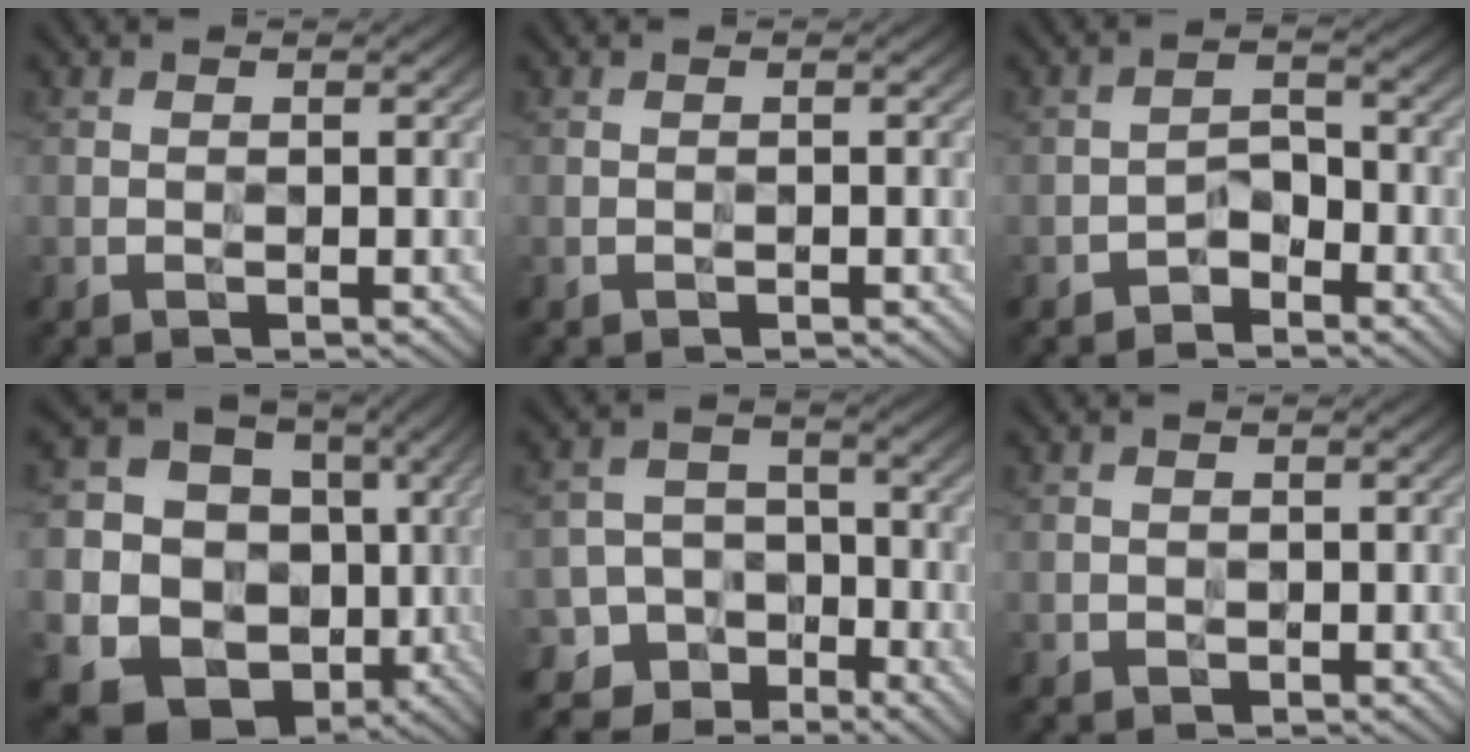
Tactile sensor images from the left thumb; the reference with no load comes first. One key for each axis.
{"total": 0.0}
{"total": 3.1, "fx": -2.3, "fy": 1.8, "fz": 1.1, "tx": -0.017, "ty": 0.009, "tz": -0.046}
{"total": 18.0, "fx": -0.9, "fy": 16.2, "fz": 7.8, "tx": -0.183, "ty": -0.049, "tz": 0.016}
{"total": 6.9, "fx": -4.2, "fy": 5.4, "fz": 1.0, "tx": -0.020, "ty": -0.004, "tz": -0.099}
{"total": 1.0, "fx": 0.0, "fy": 1.0, "fz": 0.1, "tx": -0.004, "ty": -0.008, "tz": -0.001}